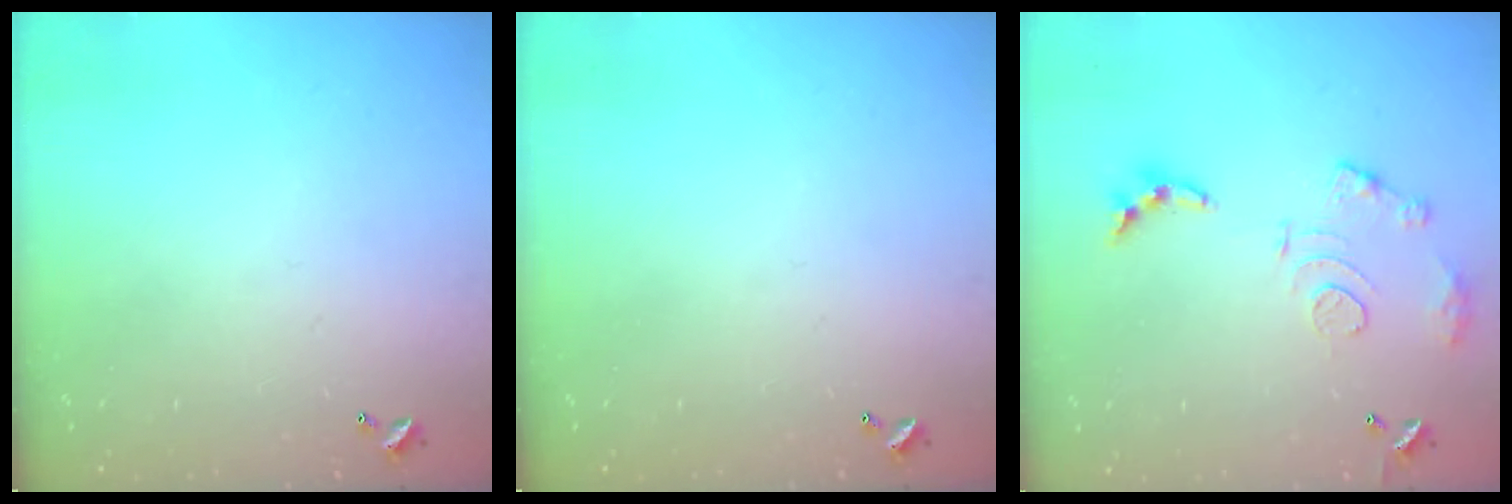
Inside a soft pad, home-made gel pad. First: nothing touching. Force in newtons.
{"total": 0.0}
{"total": 10.7, "press": 10.7, "slide": 0.7}